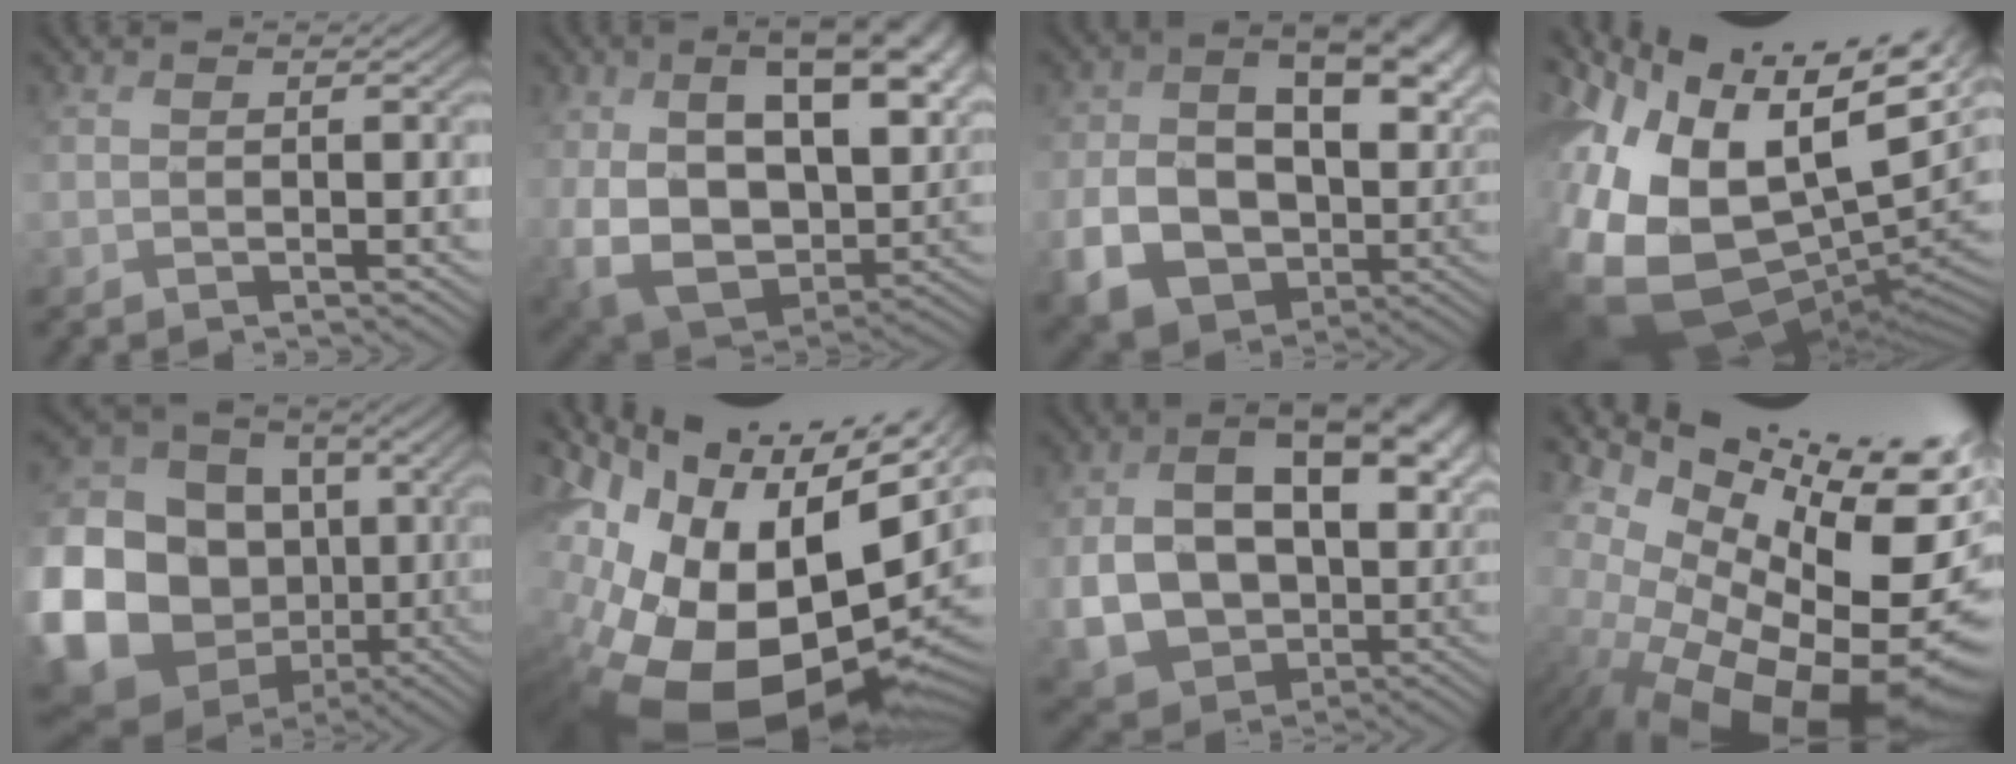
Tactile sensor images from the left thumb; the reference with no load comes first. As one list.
[{"total": 18.8, "force": [3.7, 12.1, 13.9], "torque": [-0.235, -0.019, 0.086]}, {"total": 15.8, "force": [0.2, 11.7, 10.5], "torque": [-0.179, -0.023, 0.027]}, {"total": 20.1, "force": [0.5, 11.9, 16.2], "torque": [-0.317, -0.036, 0.049]}, {"total": 25.6, "force": [-3.4, 22.6, 11.6], "torque": [-0.341, -0.043, -0.067]}, {"total": 21.7, "force": [-2.9, 14.7, 15.7], "torque": [-0.293, -0.048, -0.004]}, {"total": 15.8, "force": [1.9, 11.5, 10.7], "torque": [-0.187, -0.010, 0.055]}, {"total": 18.8, "force": [-2.7, 11.7, 14.5], "torque": [-0.211, -0.011, -0.002]}]